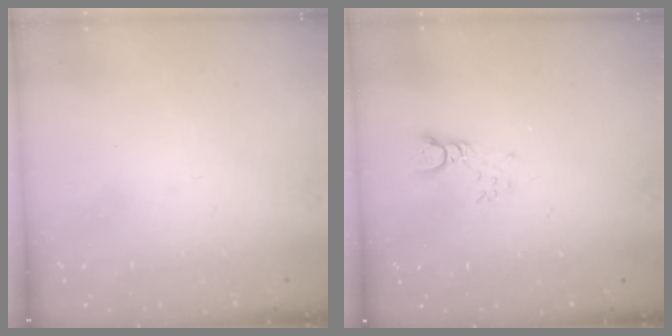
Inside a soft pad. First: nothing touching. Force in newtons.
{"total": 3.3, "press": 3.3, "slide": 0.2}